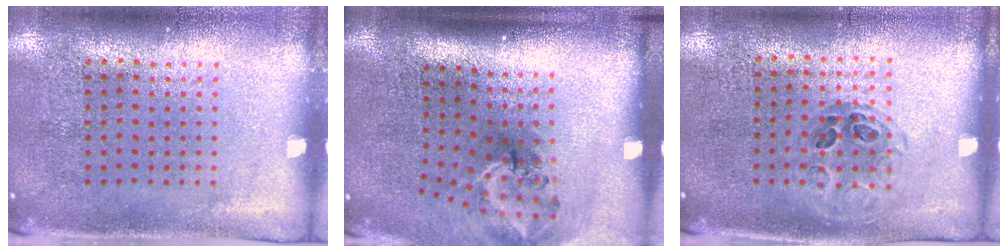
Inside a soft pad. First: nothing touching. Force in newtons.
{"total": 1.8, "press": 1.2, "slide": 1.4}
{"total": 1.0, "press": 0.8, "slide": 0.6}